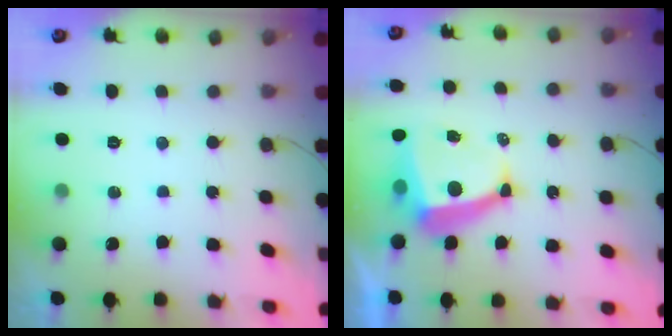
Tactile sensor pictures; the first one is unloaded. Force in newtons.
{"total": 8.8, "press": 8.7, "slide": 1.1}